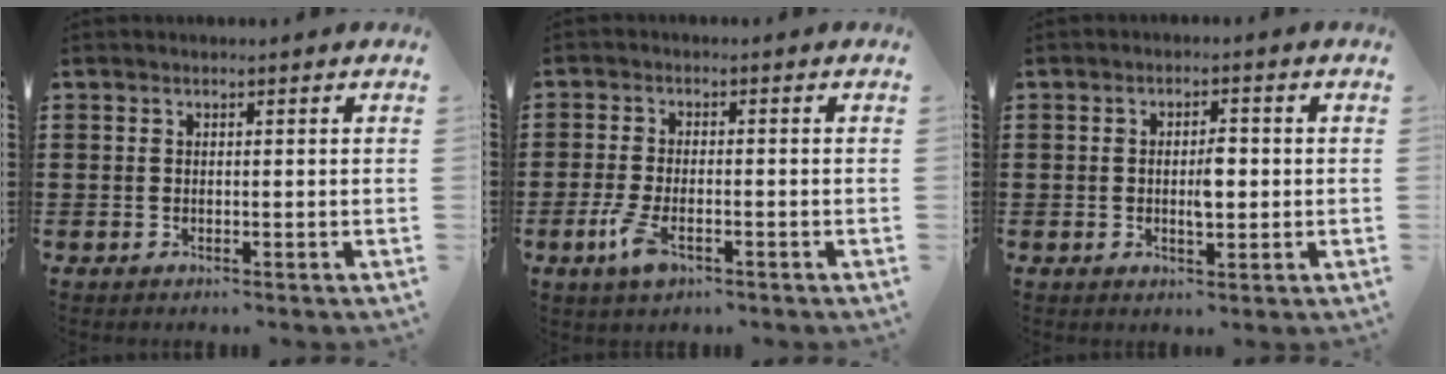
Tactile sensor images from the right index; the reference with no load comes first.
{"total": 4.5, "force": [-2.1, 1.8, 3.5], "torque": [-0.087, -0.009, -0.043]}
{"total": 3.4, "force": [0.0, 1.2, 3.2], "torque": [-0.061, 0.000, -0.001]}